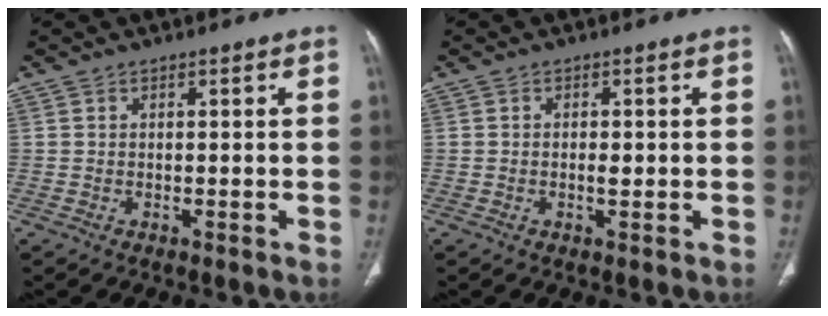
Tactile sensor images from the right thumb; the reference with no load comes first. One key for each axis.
{"total": 1.6, "fx": -0.2, "fy": 0.8, "fz": 1.4, "tx": -0.025, "ty": -0.001, "tz": -0.004}